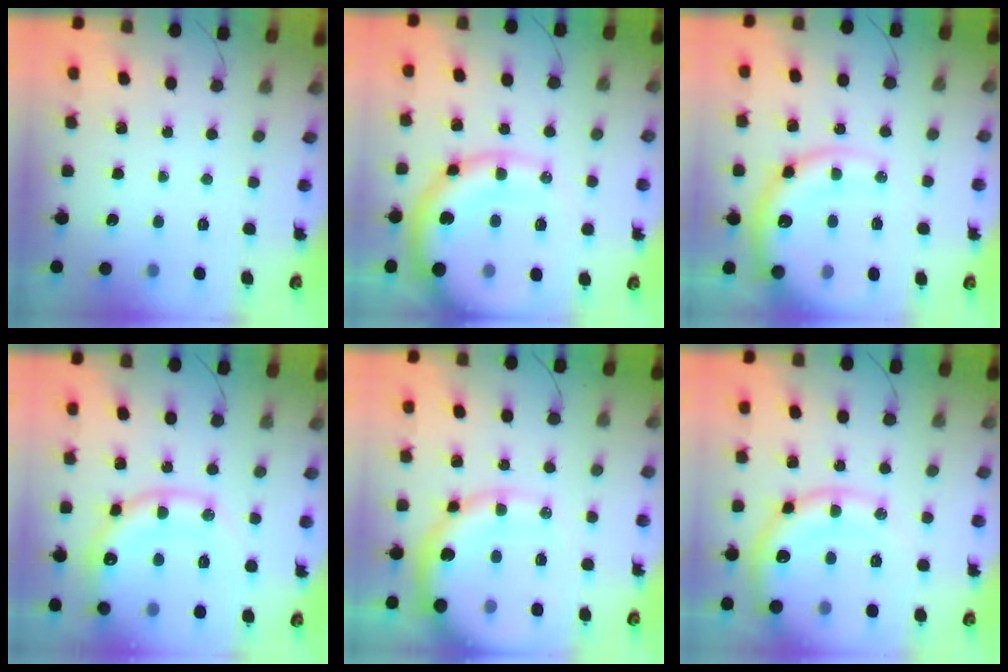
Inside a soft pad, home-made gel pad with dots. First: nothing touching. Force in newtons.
{"total": 20.3, "press": 20.1, "slide": 3.0}
{"total": 18.2, "press": 17.7, "slide": 4.0}
{"total": 19.0, "press": 18.8, "slide": 2.4}
{"total": 17.9, "press": 17.5, "slide": 3.8}
{"total": 15.1, "press": 14.9, "slide": 2.4}